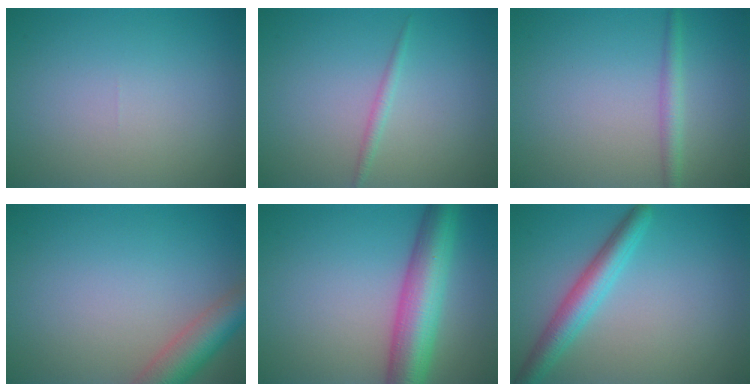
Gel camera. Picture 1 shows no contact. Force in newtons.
{"total": 1.0, "press": 1.0, "slide": 0.1}
{"total": 1.8, "press": 1.8, "slide": 0.0}
{"total": 4.8, "press": 4.8, "slide": 0.3}
{"total": 7.8, "press": 7.8, "slide": 0.2}
{"total": 3.9, "press": 3.9, "slide": 0.1}